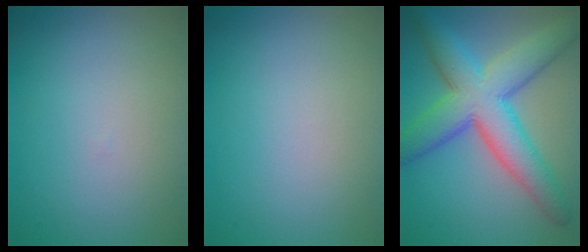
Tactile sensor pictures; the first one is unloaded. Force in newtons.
{"total": 0.0}
{"total": 9.5, "press": 9.5, "slide": 0.2}